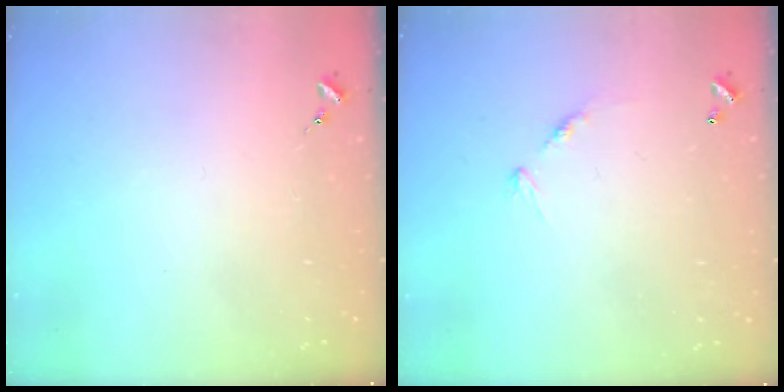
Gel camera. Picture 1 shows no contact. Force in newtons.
{"total": 7.3, "press": 7.3, "slide": 0.5}